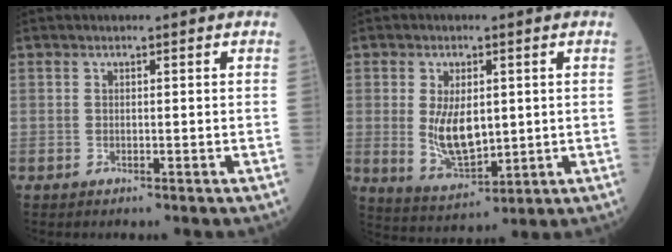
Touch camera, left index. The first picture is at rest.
{"total": 8.0, "force": [0.6, 3.8, 7.1], "torque": [-0.142, -0.009, 0.023]}